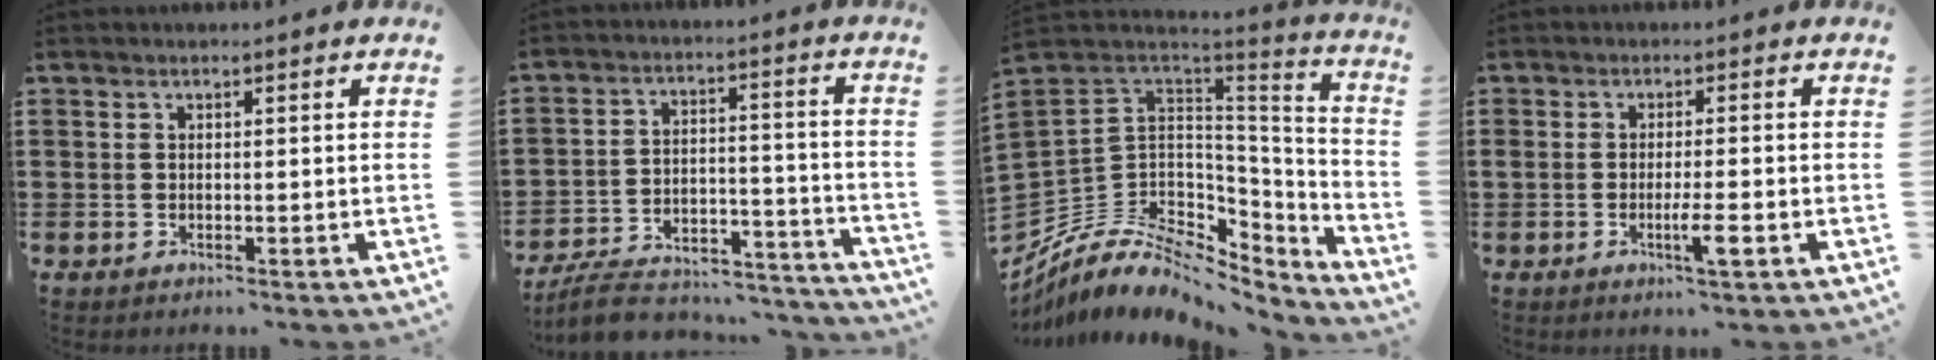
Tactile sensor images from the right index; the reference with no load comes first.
{"total": 7.5, "force": [-6.9, 1.9, 2.4], "torque": [-0.040, 0.017, -0.131]}
{"total": 9.1, "force": [-4.1, 6.6, 4.8], "torque": [-0.119, -0.011, -0.074]}
{"total": 3.4, "force": [-1.5, 0.1, 3.0], "torque": [-0.055, -0.008, -0.028]}